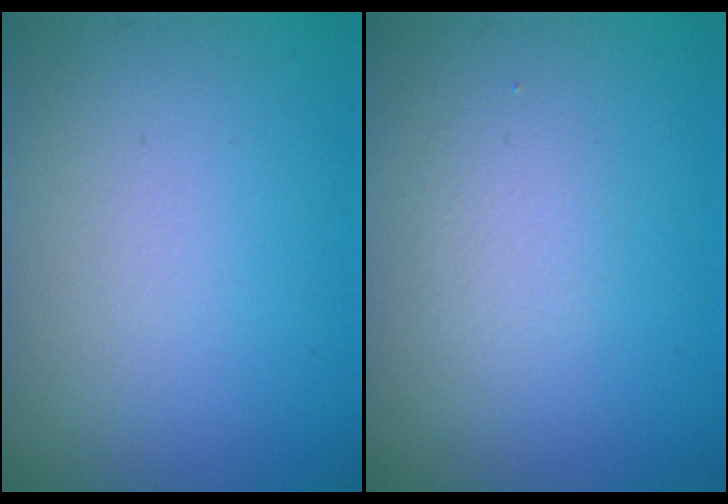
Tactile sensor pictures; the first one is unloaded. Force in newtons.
{"total": 1.3, "press": 1.3, "slide": 0.1}